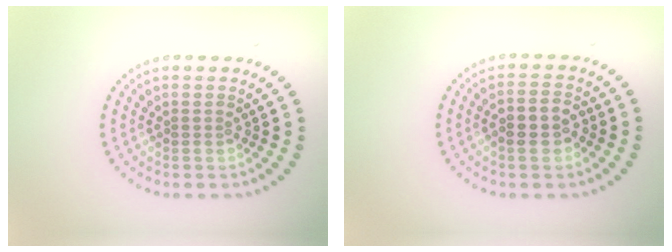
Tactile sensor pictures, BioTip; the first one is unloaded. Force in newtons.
{"total": 2.7, "press": 2.6, "slide": 0.7}